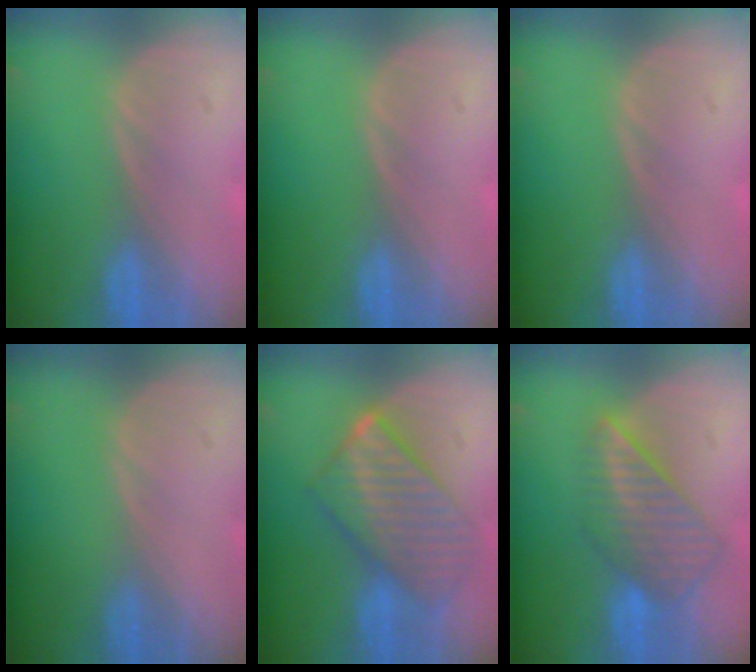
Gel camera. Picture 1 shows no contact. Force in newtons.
{"total": 0.0}
{"total": 0.0}
{"total": 0.0}
{"total": 10.2, "press": 10.2, "slide": 0.7}
{"total": 8.8, "press": 7.7, "slide": 4.4}